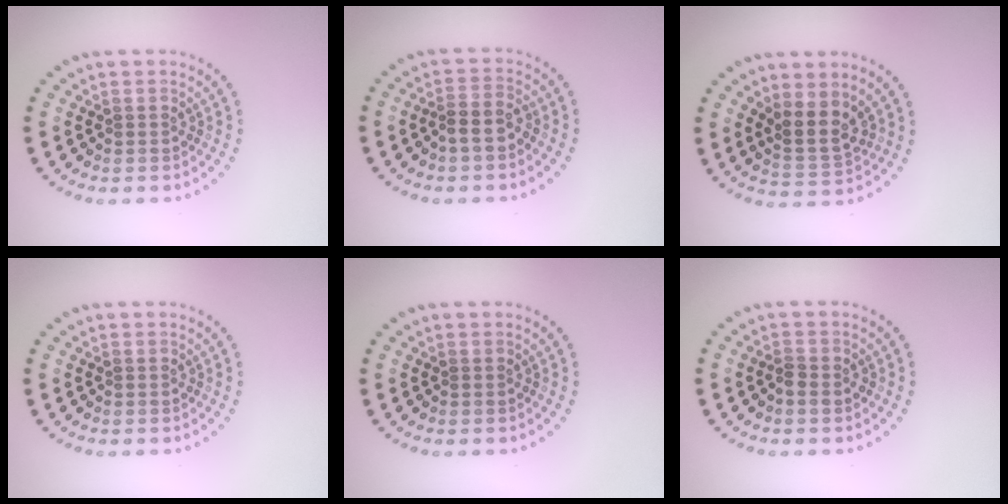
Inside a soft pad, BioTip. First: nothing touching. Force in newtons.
{"total": 1.7, "press": 1.5, "slide": 0.8}
{"total": 3.0, "press": 2.3, "slide": 1.8}
{"total": 0.0}
{"total": 0.0}
{"total": 1.2, "press": 1.1, "slide": 0.3}